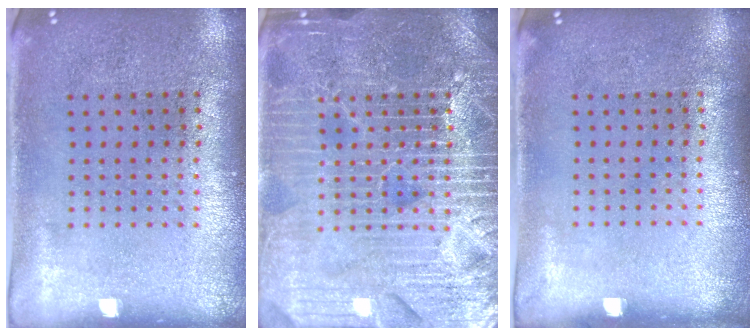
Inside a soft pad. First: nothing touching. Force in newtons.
{"total": 7.0, "press": 6.9, "slide": 0.9}
{"total": 0.0}